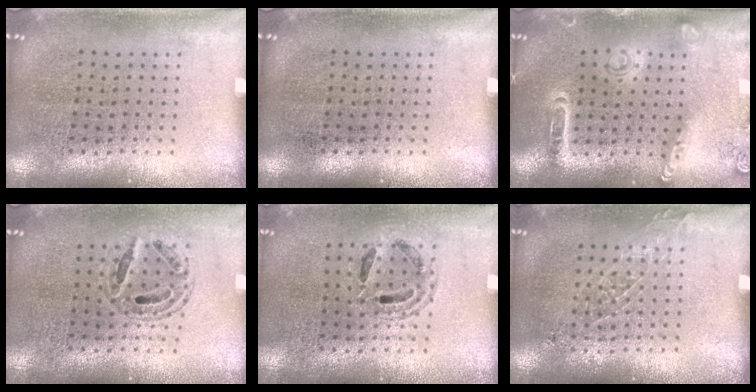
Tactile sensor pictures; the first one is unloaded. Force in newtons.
{"total": 0.0}
{"total": 1.6, "press": 1.5, "slide": 0.6}
{"total": 0.7, "press": 0.7, "slide": 0.2}
{"total": 1.2, "press": 1.1, "slide": 0.4}
{"total": 0.8, "press": 0.8, "slide": 0.0}